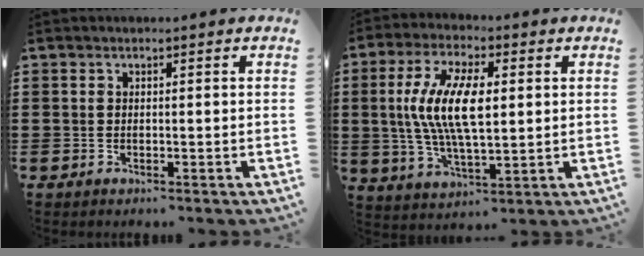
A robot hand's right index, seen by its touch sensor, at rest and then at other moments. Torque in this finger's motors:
{"motor_torque": [1.23, -0.47, 1.00, 0.21]}